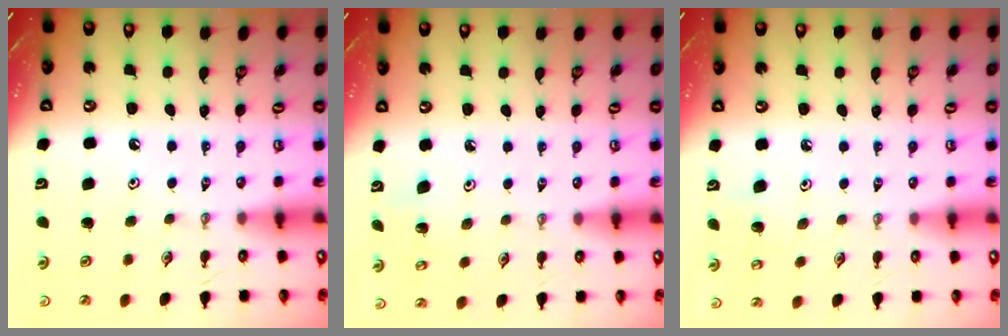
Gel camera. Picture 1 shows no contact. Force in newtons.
{"total": 3.1, "press": 3.1, "slide": 0.2}
{"total": 6.1, "press": 6.0, "slide": 1.0}